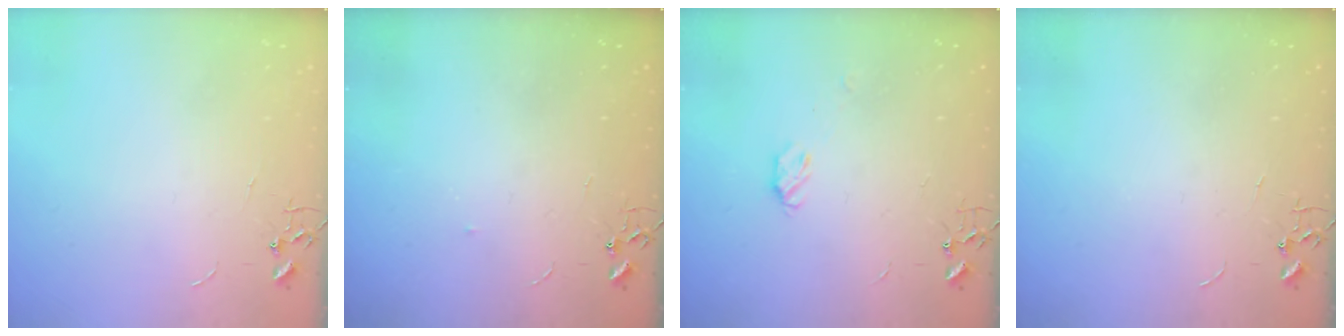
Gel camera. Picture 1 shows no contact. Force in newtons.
{"total": 2.7, "press": 2.7, "slide": 0.4}
{"total": 5.4, "press": 5.4, "slide": 0.7}
{"total": 0.0}